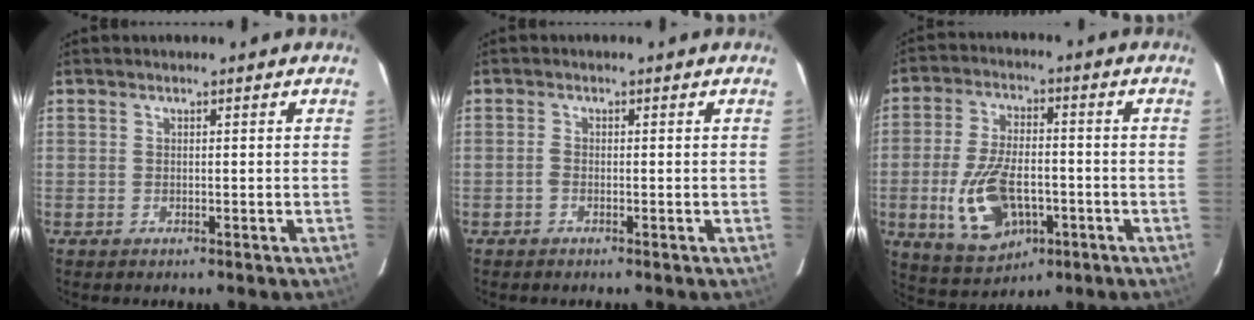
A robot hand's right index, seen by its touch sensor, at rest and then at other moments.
{"total": 0.8, "force": [-0.5, 0.4, 0.5], "torque": [-0.012, 0.003, -0.011]}
{"total": 14.0, "force": [-4.1, 7.6, 11.0], "torque": [-0.230, -0.009, -0.057]}